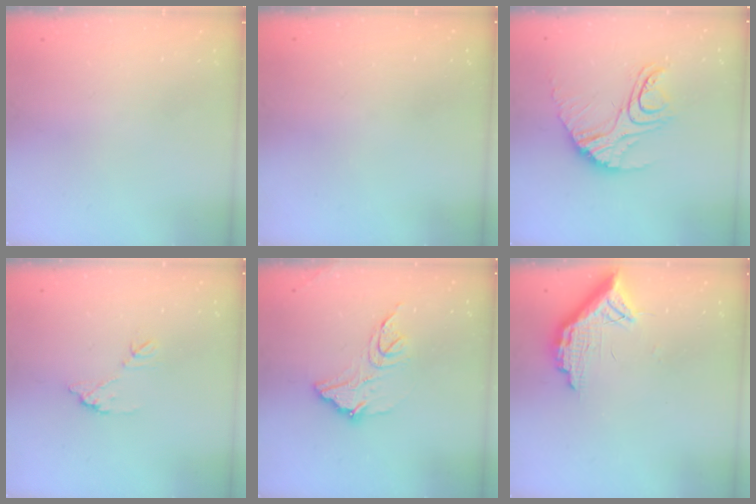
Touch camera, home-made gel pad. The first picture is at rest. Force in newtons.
{"total": 3.5, "press": 3.5, "slide": 0.1}
{"total": 14.6, "press": 14.5, "slide": 1.2}
{"total": 7.4, "press": 7.4, "slide": 0.4}
{"total": 12.2, "press": 12.2, "slide": 0.6}
{"total": 11.0, "press": 11.0, "slide": 0.7}